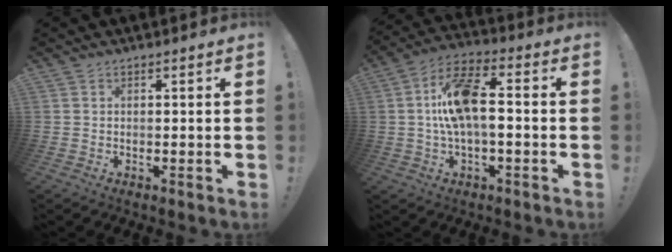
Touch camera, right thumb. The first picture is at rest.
{"total": 14.2, "force": [0.3, 6.1, 12.8], "torque": [-0.229, 0.010, 0.004]}